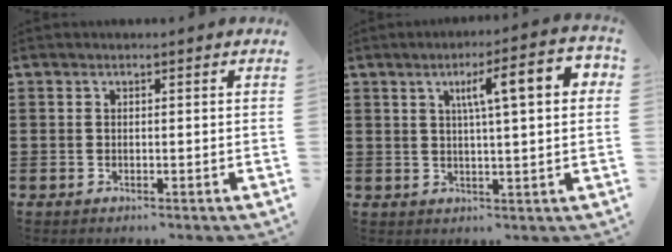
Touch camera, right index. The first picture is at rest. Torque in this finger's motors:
{"motor_torque": [0.76, 0.01, 0.34, 0.08]}